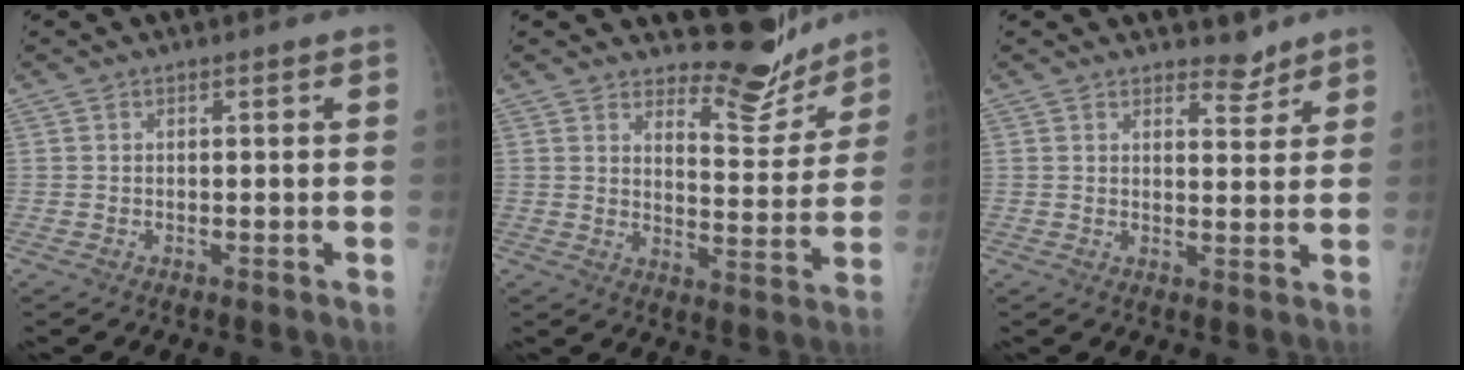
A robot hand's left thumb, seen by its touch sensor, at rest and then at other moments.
{"total": 9.8, "force": [9.1, 3.0, 1.9], "torque": [0.005, -0.091, 0.129]}
{"total": 3.5, "force": [3.1, 1.4, 0.7], "torque": [0.010, -0.025, 0.046]}